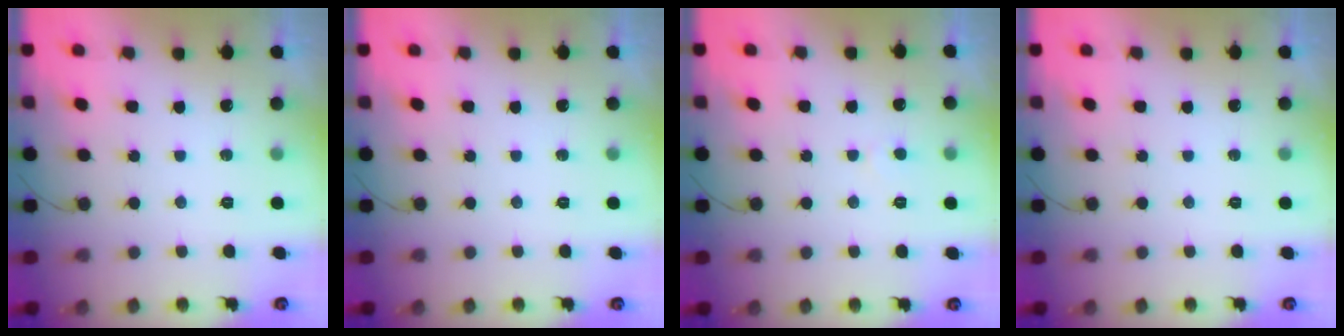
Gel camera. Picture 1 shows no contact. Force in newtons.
{"total": 0.0}
{"total": 2.4, "press": 2.4, "slide": 0.2}
{"total": 0.0}